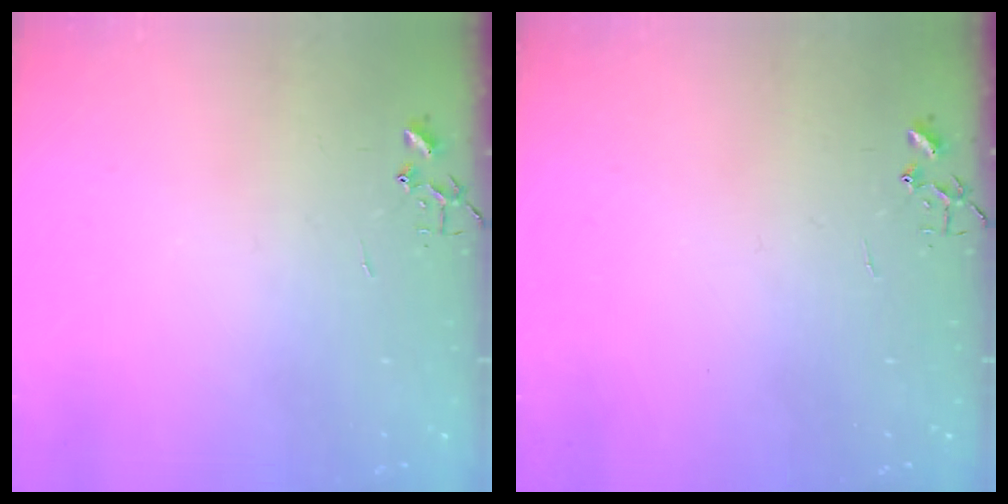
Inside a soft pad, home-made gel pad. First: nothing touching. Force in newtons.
{"total": 0.0}